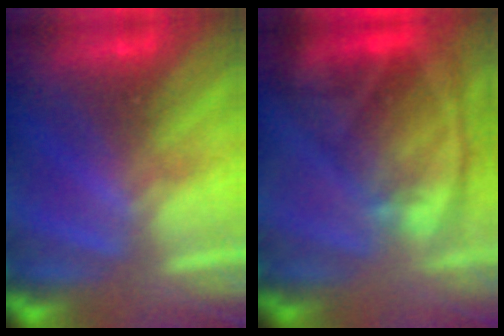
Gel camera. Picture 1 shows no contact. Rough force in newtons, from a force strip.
{"total": 10.6}